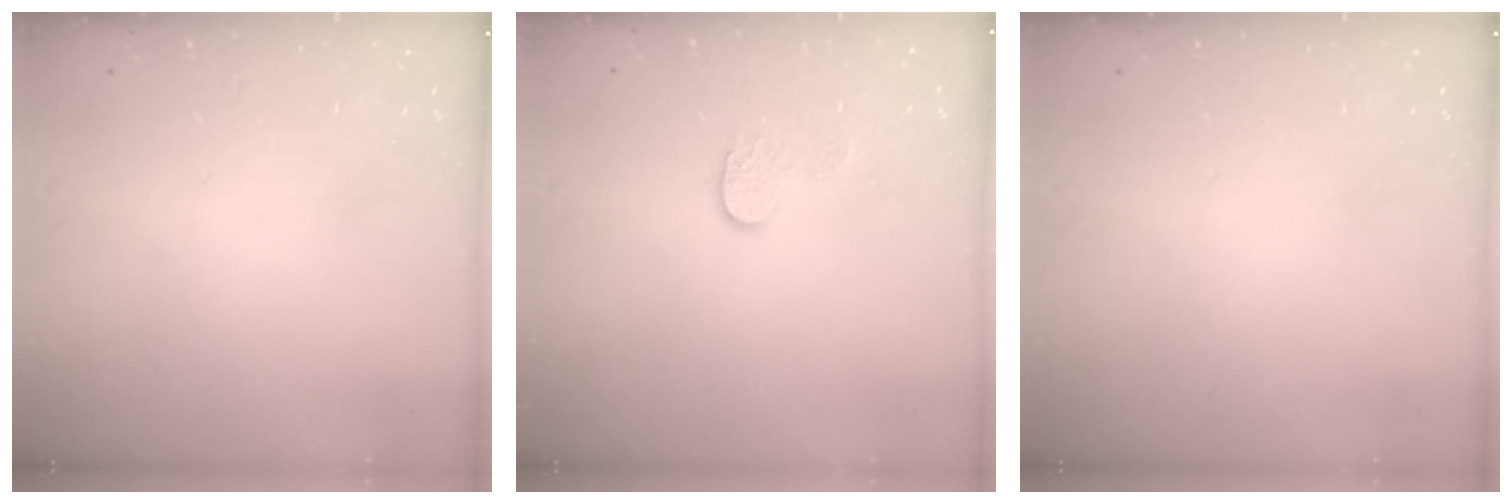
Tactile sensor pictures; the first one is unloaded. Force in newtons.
{"total": 7.3, "press": 7.3, "slide": 0.2}
{"total": 0.0}